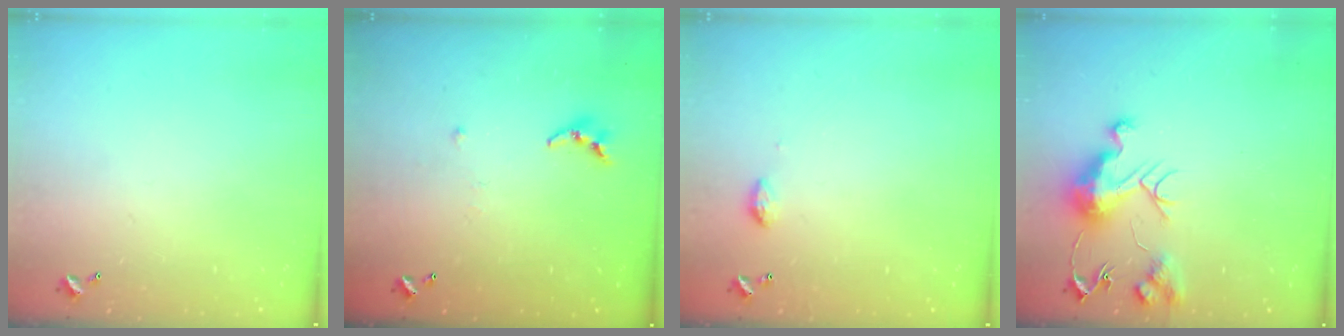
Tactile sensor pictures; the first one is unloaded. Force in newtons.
{"total": 6.4, "press": 6.4, "slide": 0.5}
{"total": 4.7, "press": 4.7, "slide": 0.6}
{"total": 10.6, "press": 10.6, "slide": 0.9}